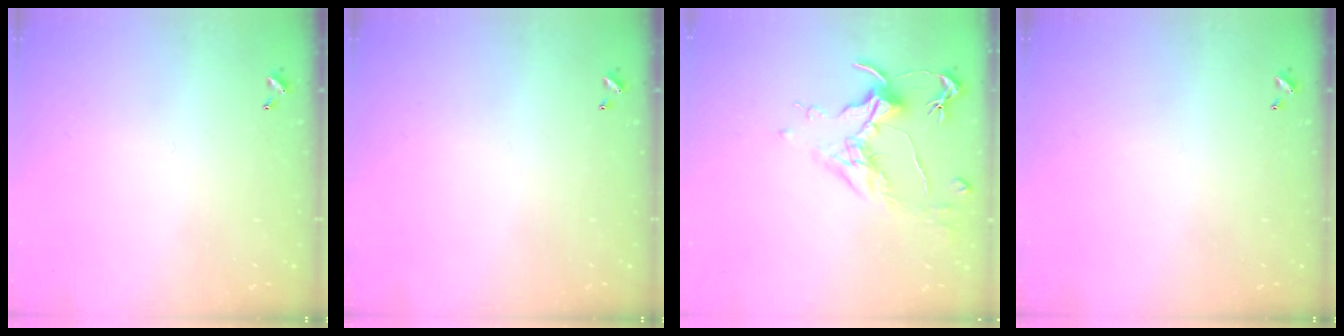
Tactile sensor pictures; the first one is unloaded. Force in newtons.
{"total": 0.0}
{"total": 1.7, "press": 1.4, "slide": 0.9}
{"total": 0.0}